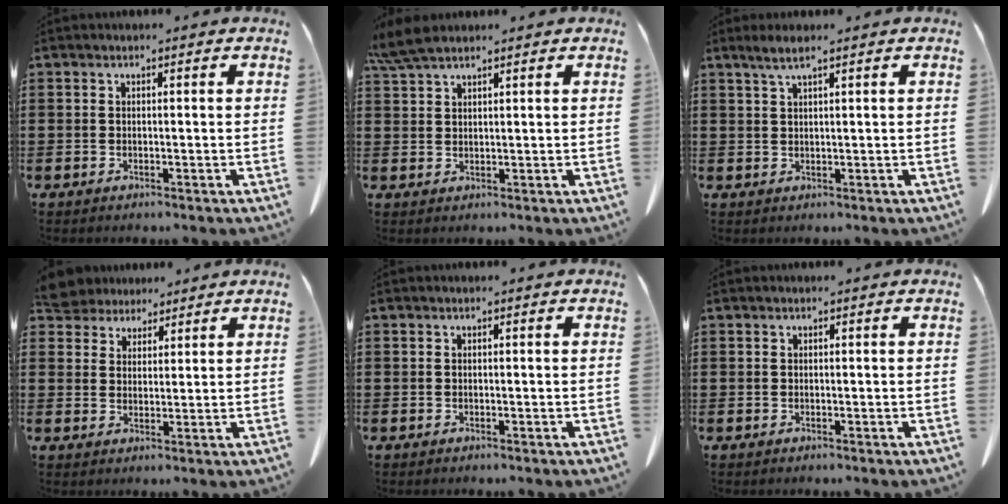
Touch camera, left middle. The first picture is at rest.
{"total": 4.6, "force": [3.6, 1.0, 2.7], "torque": [-0.062, -0.002, 0.069]}
{"total": 2.3, "force": [1.6, 0.1, 1.6], "torque": [-0.035, 0.000, 0.028]}
{"total": 4.7, "force": [4.4, 1.7, 0.4], "torque": [-0.029, -0.009, 0.083]}
{"total": 0.0}
{"total": 0.0}